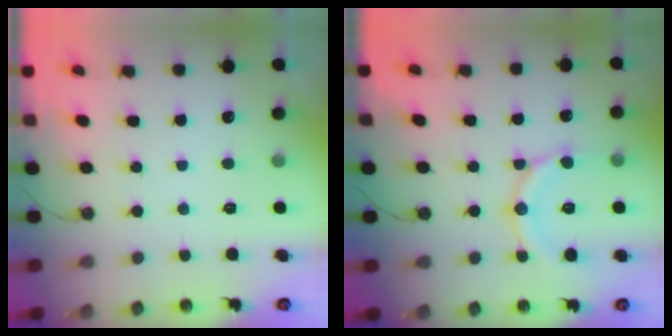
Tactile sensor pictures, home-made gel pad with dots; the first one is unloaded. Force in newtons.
{"total": 13.2, "press": 13.1, "slide": 1.4}